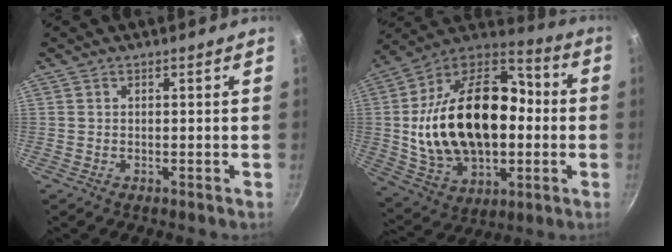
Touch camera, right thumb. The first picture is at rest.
{"total": 30.1, "force": [-1.0, 19.5, 23.0], "torque": [-0.394, 0.044, -0.011]}